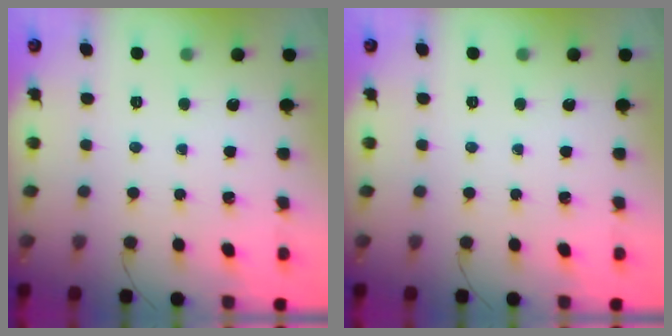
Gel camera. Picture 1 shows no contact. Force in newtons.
{"total": 0.0}